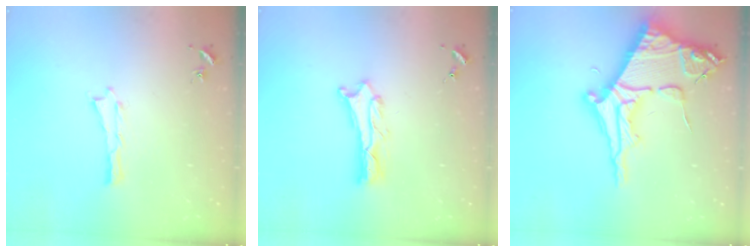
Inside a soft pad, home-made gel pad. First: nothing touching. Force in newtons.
{"total": 2.6, "press": 2.6, "slide": 0.3}
{"total": 10.4, "press": 10.4, "slide": 1.1}